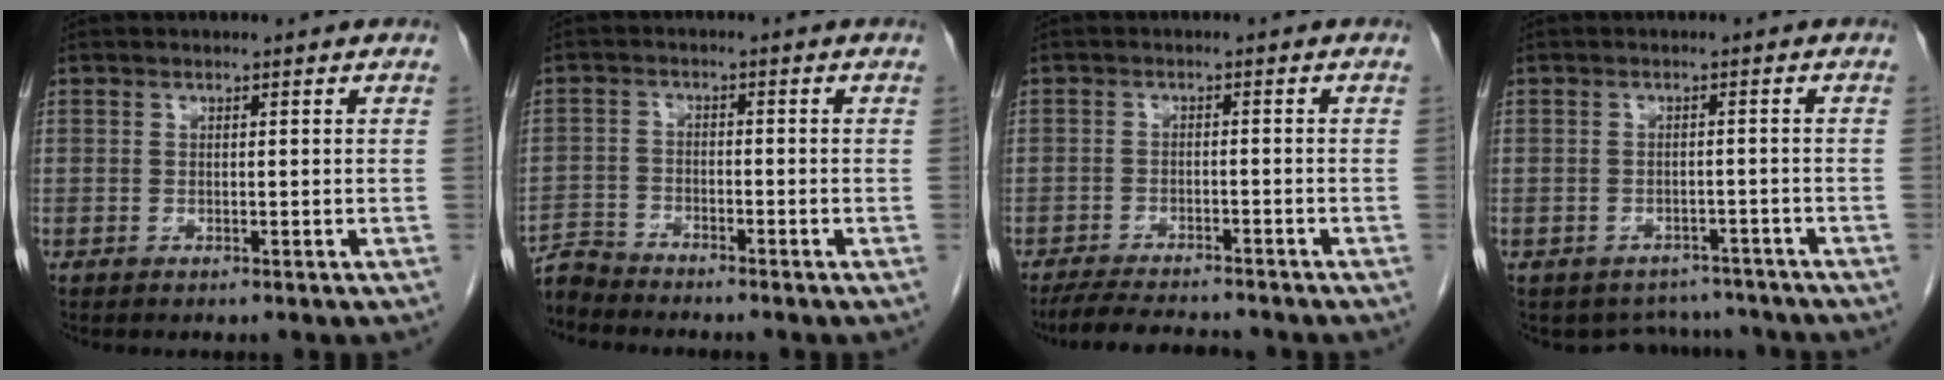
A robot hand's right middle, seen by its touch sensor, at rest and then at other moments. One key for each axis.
{"total": 4.2, "fx": -4.1, "fy": -0.2, "fz": -0.5, "tx": 0.010, "ty": -0.012, "tz": -0.080}
{"total": 8.2, "fx": -7.5, "fy": 1.0, "fz": 3.1, "tx": -0.050, "ty": -0.013, "tz": -0.118}
{"total": 6.1, "fx": -5.4, "fy": 2.8, "fz": -0.2, "tx": 0.012, "ty": 0.019, "tz": -0.064}